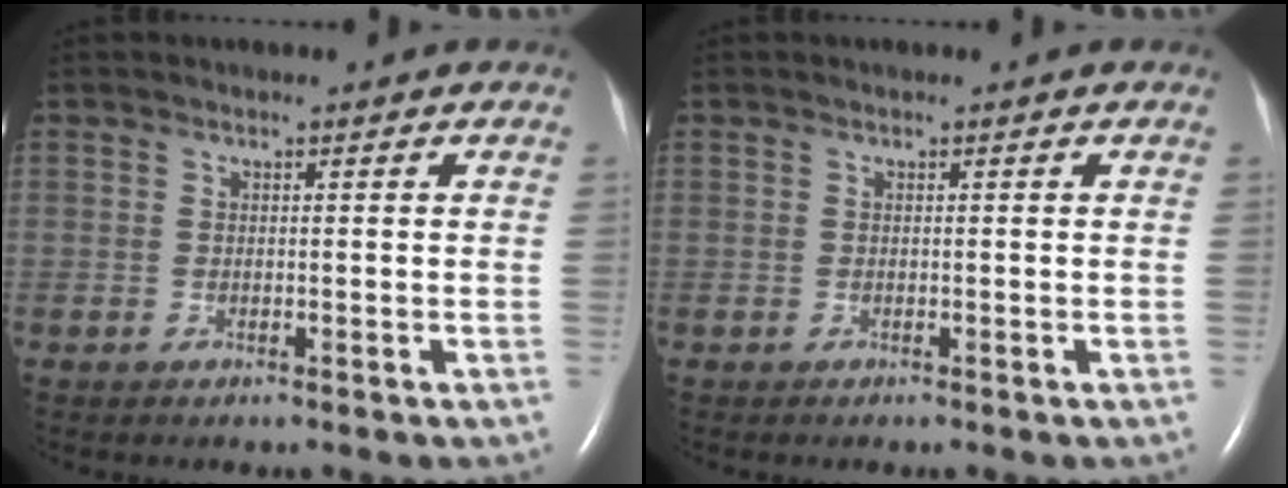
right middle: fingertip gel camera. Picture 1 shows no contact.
{"total": 0.0}